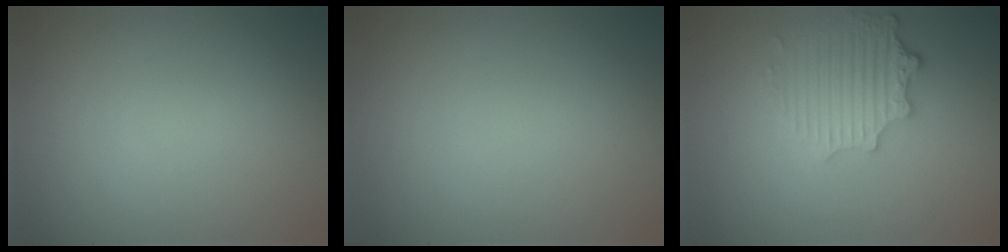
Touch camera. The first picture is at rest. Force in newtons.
{"total": 0.0}
{"total": 4.0, "press": 3.2, "slide": 2.3}